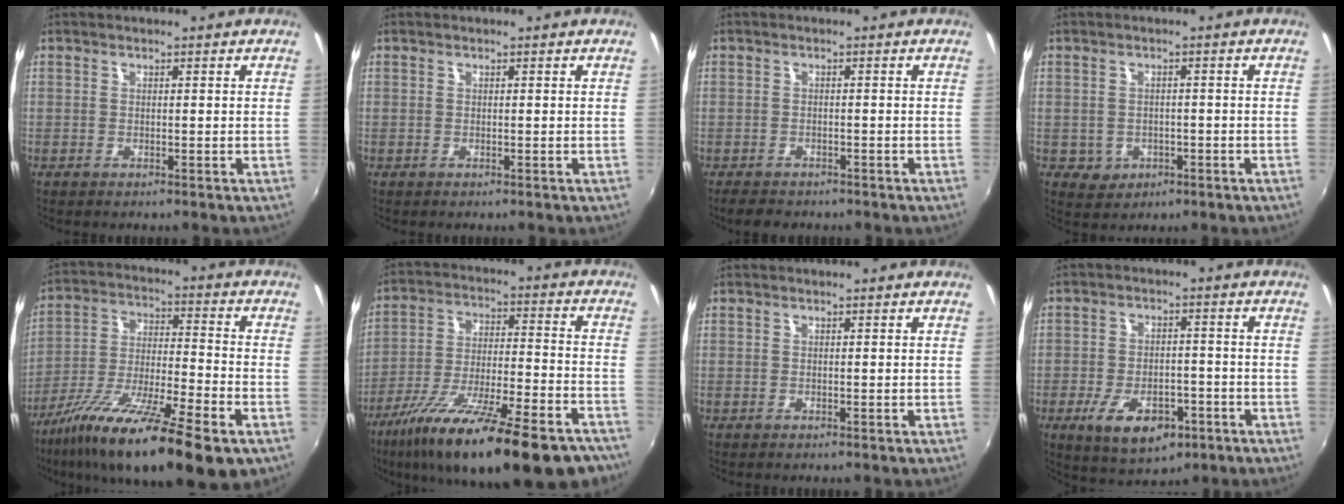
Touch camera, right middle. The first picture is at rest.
{"total": 0.0}
{"total": 3.6, "force": [-3.0, 1.7, 1.1], "torque": [-0.033, -0.009, -0.051]}
{"total": 4.6, "force": [-1.2, 4.2, 1.4], "torque": [-0.043, 0.001, -0.005]}
{"total": 21.9, "force": [-13.4, 4.6, 16.8], "torque": [-0.296, -0.041, -0.231]}
{"total": 28.9, "force": [-21.2, 7.1, 18.2], "torque": [-0.305, -0.062, -0.314]}
{"total": 0.0}
{"total": 11.1, "force": [-5.6, 5.9, 7.6], "torque": [-0.162, -0.017, -0.082]}